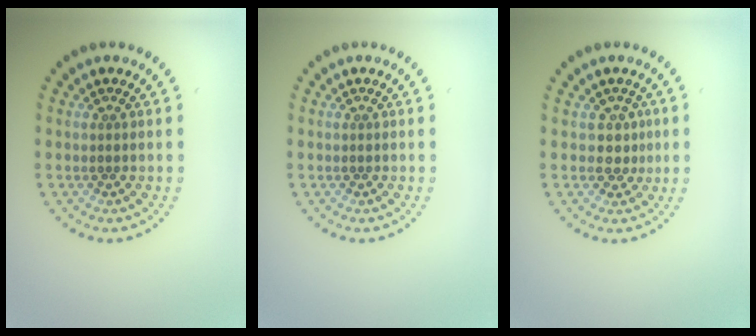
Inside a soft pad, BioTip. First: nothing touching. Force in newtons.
{"total": 0.0}
{"total": 1.7, "press": 1.3, "slide": 1.1}